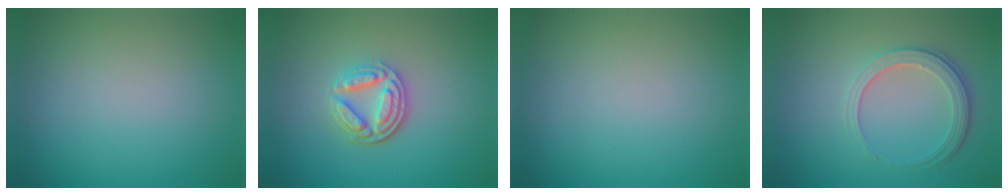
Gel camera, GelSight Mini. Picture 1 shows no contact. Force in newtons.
{"total": 4.1, "press": 3.2, "slide": 2.5}
{"total": 0.0}
{"total": 3.7, "press": 2.7, "slide": 2.5}